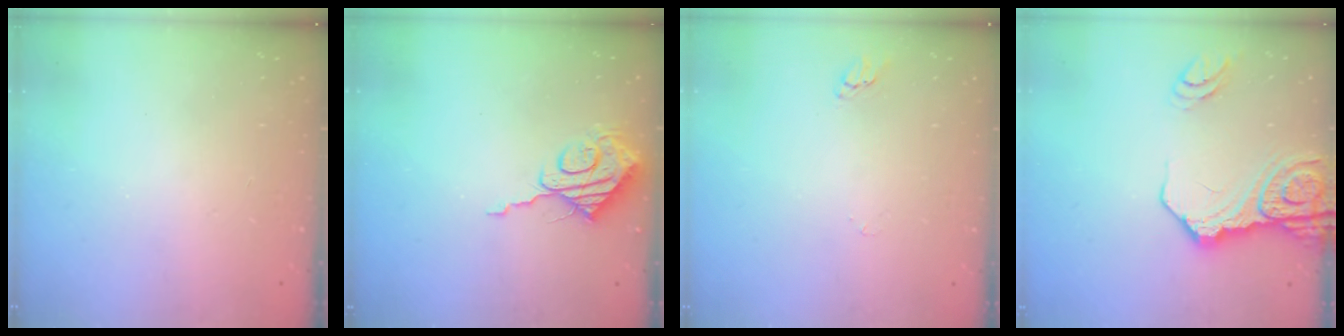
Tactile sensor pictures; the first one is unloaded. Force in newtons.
{"total": 9.5, "press": 9.5, "slide": 0.3}
{"total": 2.5, "press": 2.5, "slide": 0.2}
{"total": 16.9, "press": 16.7, "slide": 2.1}